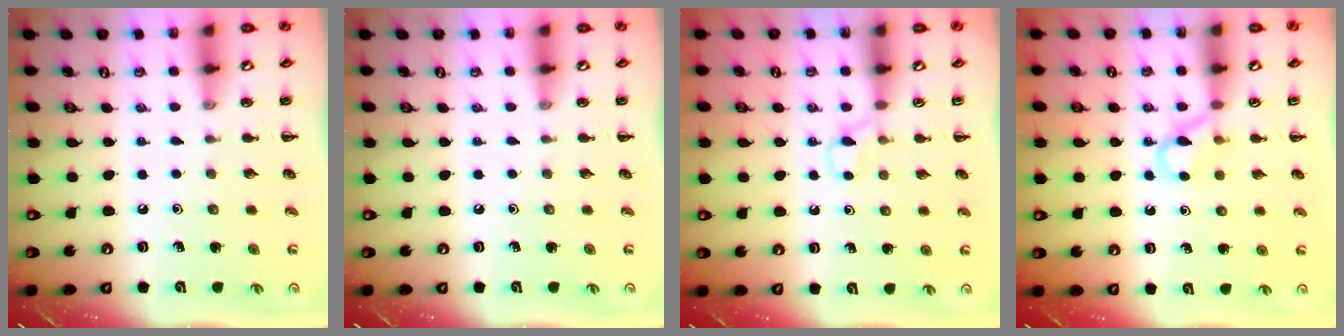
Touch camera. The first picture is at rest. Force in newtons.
{"total": 0.0}
{"total": 4.1, "press": 3.9, "slide": 1.4}
{"total": 4.4, "press": 4.2, "slide": 1.3}